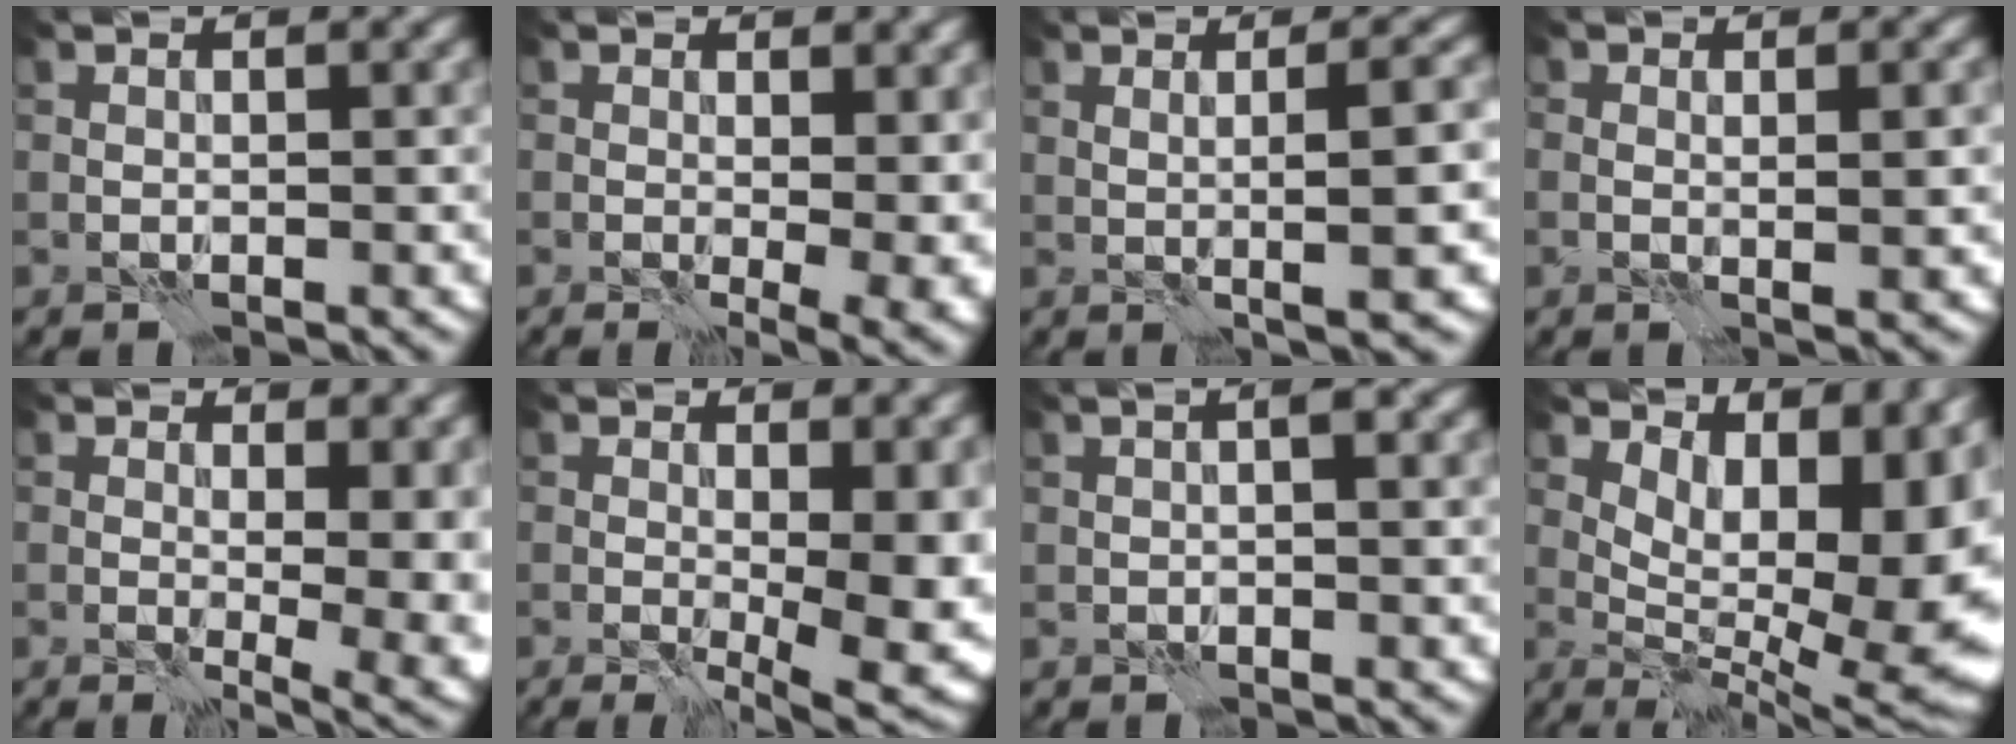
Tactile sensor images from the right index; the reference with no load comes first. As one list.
[{"total": 6.1, "force": [1.0, 2.8, 5.4], "torque": [-0.045, -0.011, 0.024]}, {"total": 4.9, "force": [0.3, 1.0, 4.8], "torque": [-0.062, 0.008, 0.005]}, {"total": 1.9, "force": [0.2, 0.7, 1.8], "torque": [-0.026, -0.001, 0.002]}, {"total": 8.4, "force": [1.5, 4.1, 7.2], "torque": [-0.047, 0.008, 0.026]}, {"total": 10.0, "force": [0.4, 4.2, 9.1], "torque": [-0.079, -0.008, 0.018]}, {"total": 2.4, "force": [0.3, 0.5, 2.4], "torque": [-0.021, -0.001, 0.000]}, {"total": 14.4, "force": [2.9, 6.4, 12.5], "torque": [-0.122, 0.012, 0.060]}]